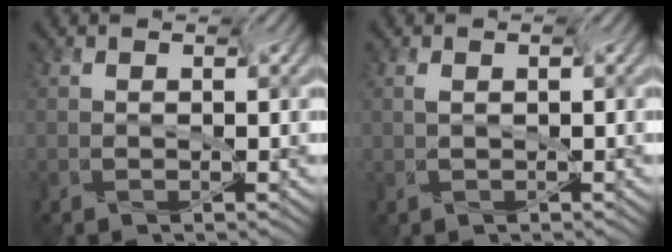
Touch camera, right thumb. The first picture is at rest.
{"total": 0.0}